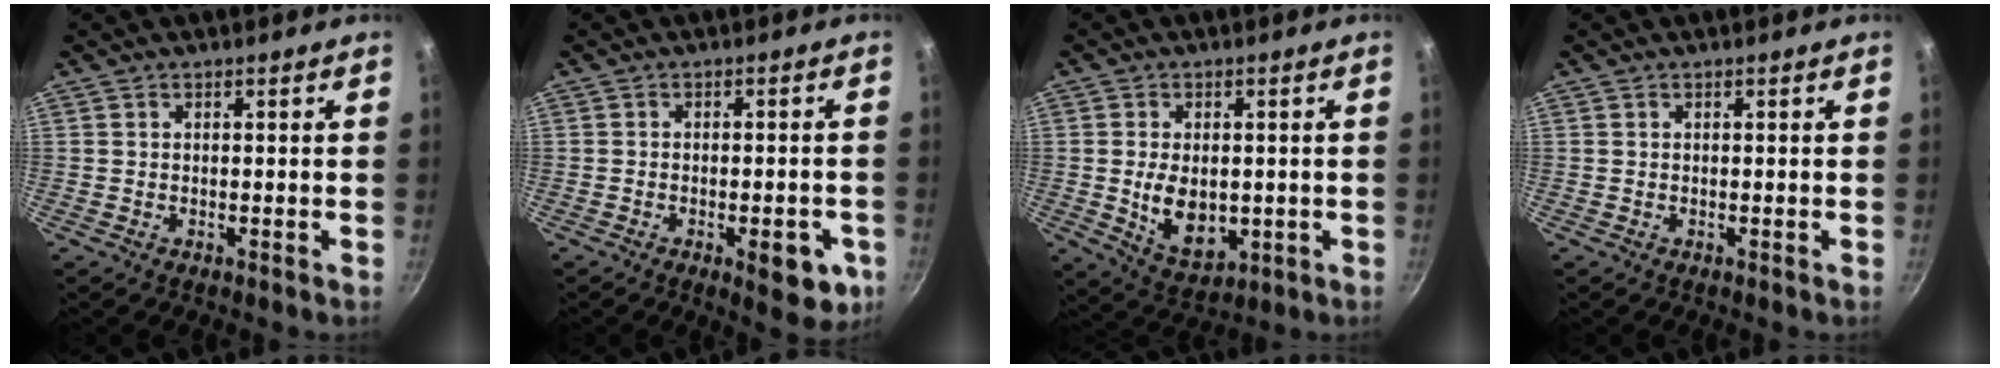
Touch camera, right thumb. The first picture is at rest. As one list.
[{"total": 8.4, "force": [-3.2, 3.6, 6.9], "torque": [-0.058, 0.014, -0.035]}, {"total": 9.4, "force": [-0.6, 6.1, 7.1], "torque": [-0.104, -0.012, 0.008]}, {"total": 0.0}]